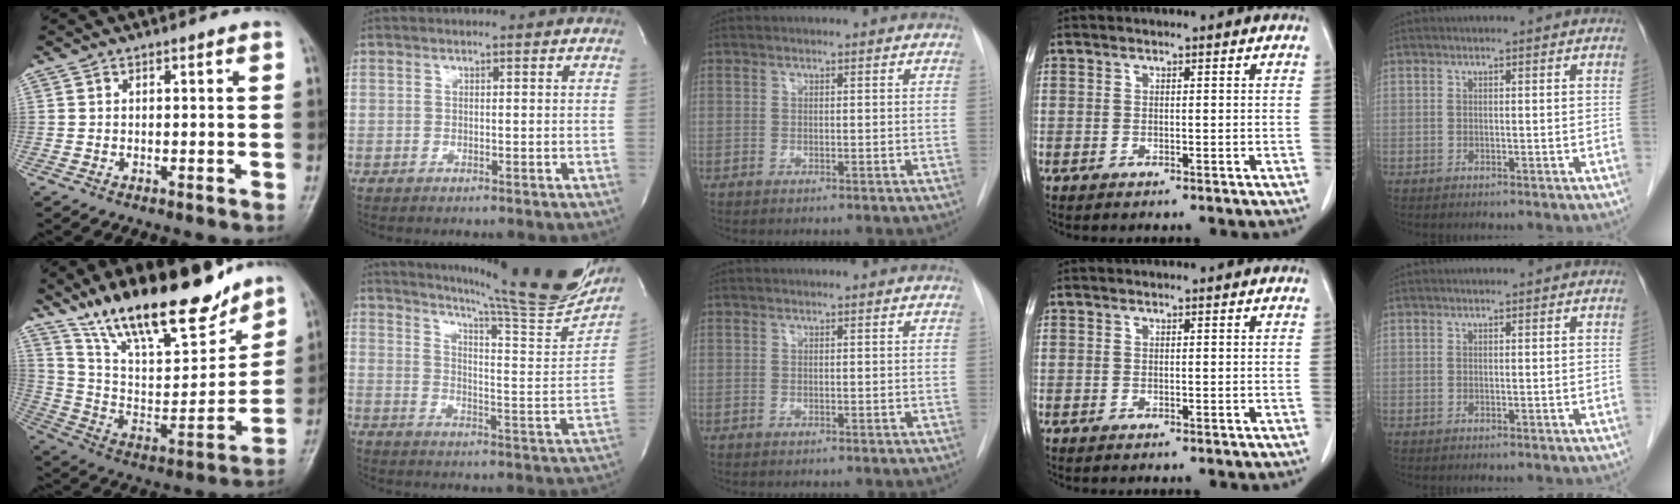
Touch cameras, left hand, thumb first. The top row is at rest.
{"thumb": {"total": 23.3, "force": [17.5, 7.2, 13.6], "torque": [-0.185, -0.079, 0.304]}, "index": {"total": 24.0, "force": [21.2, 0.6, 11.3], "torque": [-0.175, -0.080, 0.271]}}